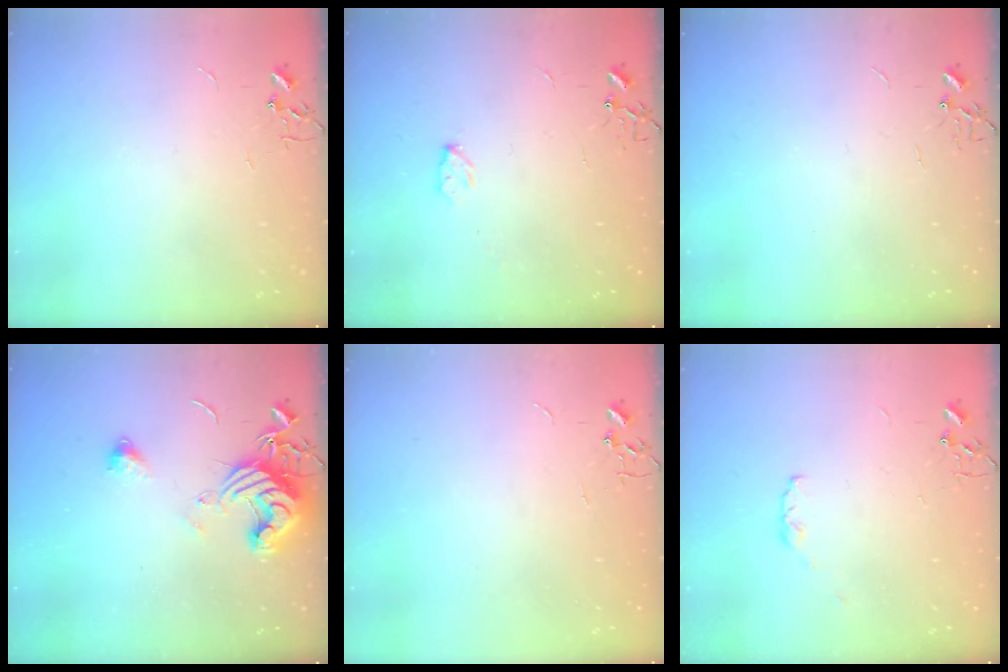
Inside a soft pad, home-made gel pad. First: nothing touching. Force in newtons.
{"total": 3.8, "press": 3.8, "slide": 0.6}
{"total": 0.0}
{"total": 13.9, "press": 13.8, "slide": 1.8}
{"total": 0.0}
{"total": 3.5, "press": 3.5, "slide": 0.5}